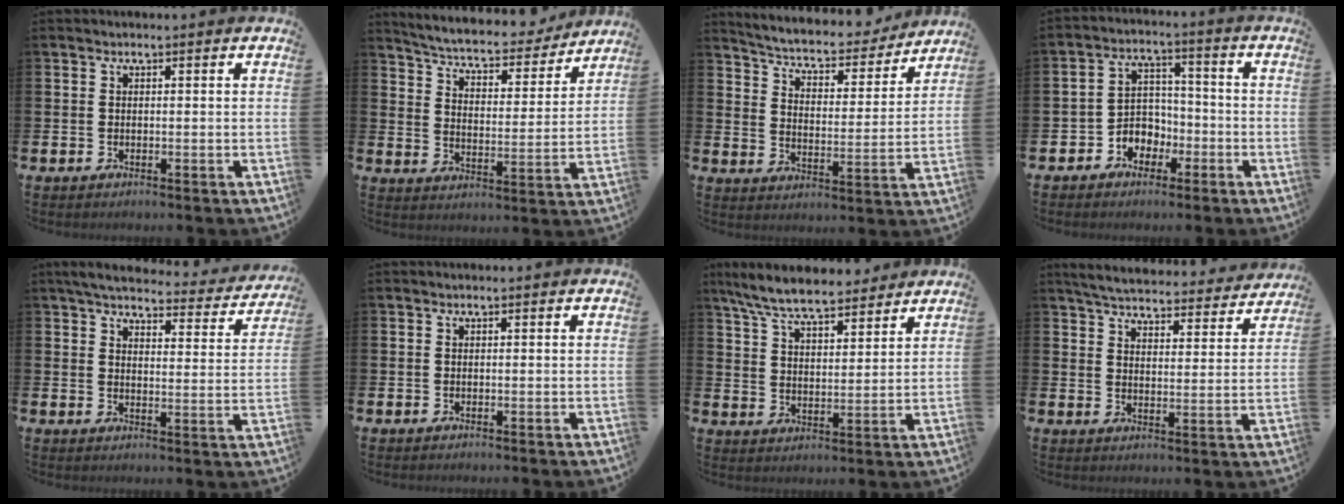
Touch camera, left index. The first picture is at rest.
{"total": 5.7, "force": [5.5, 1.1, 1.4], "torque": [-0.052, -0.045, 0.088]}
{"total": 5.7, "force": [5.4, 1.4, 1.3], "torque": [-0.051, -0.046, 0.085]}
{"total": 4.1, "force": [-1.9, 3.6, 0.6], "torque": [-0.032, 0.003, -0.043]}
{"total": 4.6, "force": [4.2, 1.0, 1.5], "torque": [-0.048, -0.031, 0.069]}
{"total": 0.0}
{"total": 8.0, "force": [7.3, 1.5, 2.8], "torque": [-0.088, -0.029, 0.134]}
{"total": 5.2, "force": [5.1, 0.6, 1.1], "torque": [-0.040, -0.038, 0.086]}